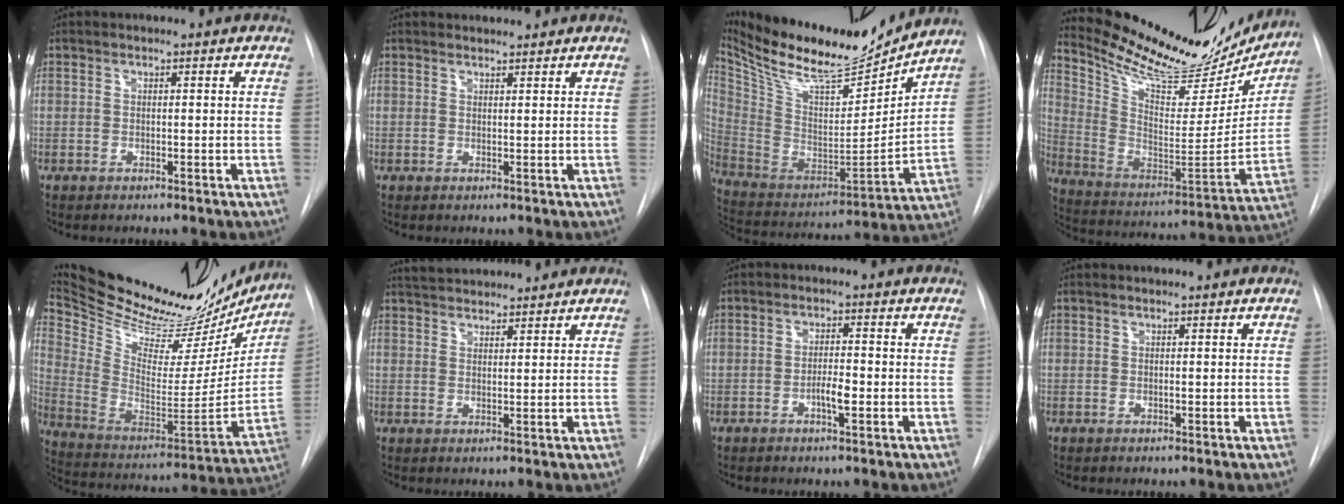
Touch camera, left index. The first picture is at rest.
{"total": 1.8, "force": [1.8, 0.2, 0.0], "torque": [-0.005, 0.013, 0.031]}
{"total": 24.0, "force": [21.1, 4.2, 10.6], "torque": [-0.201, -0.027, 0.346]}
{"total": 26.4, "force": [23.2, 7.0, 10.2], "torque": [-0.173, -0.046, 0.339]}
{"total": 34.1, "force": [29.2, 10.4, 14.3], "torque": [-0.253, -0.052, 0.414]}
{"total": 7.2, "force": [6.8, 1.1, 1.9], "torque": [-0.037, 0.030, 0.106]}
{"total": 2.6, "force": [-1.2, 0.4, 2.3], "torque": [-0.039, -0.002, -0.023]}
{"total": 0.0}